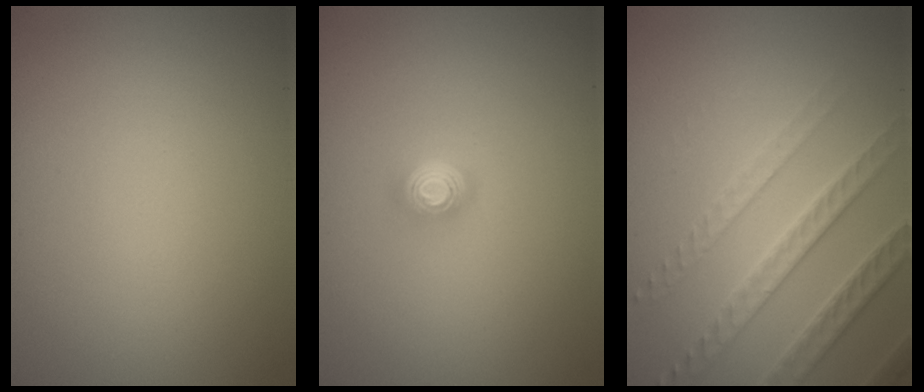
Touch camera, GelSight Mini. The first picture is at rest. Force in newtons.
{"total": 2.1, "press": 1.4, "slide": 1.6}
{"total": 4.4, "press": 3.7, "slide": 2.4}